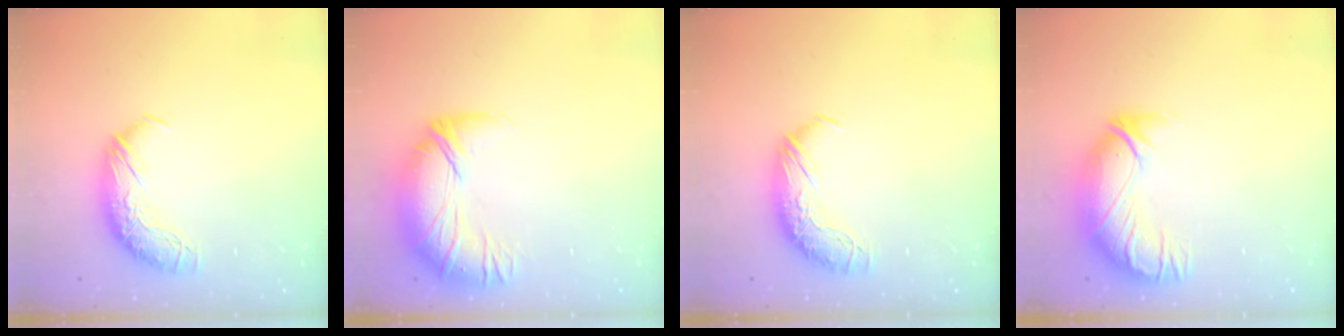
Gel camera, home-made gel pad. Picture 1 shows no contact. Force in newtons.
{"total": 2.7, "press": 0.4, "slide": 2.7}
{"total": 0.0}
{"total": 3.0, "press": 0.3, "slide": 3.0}